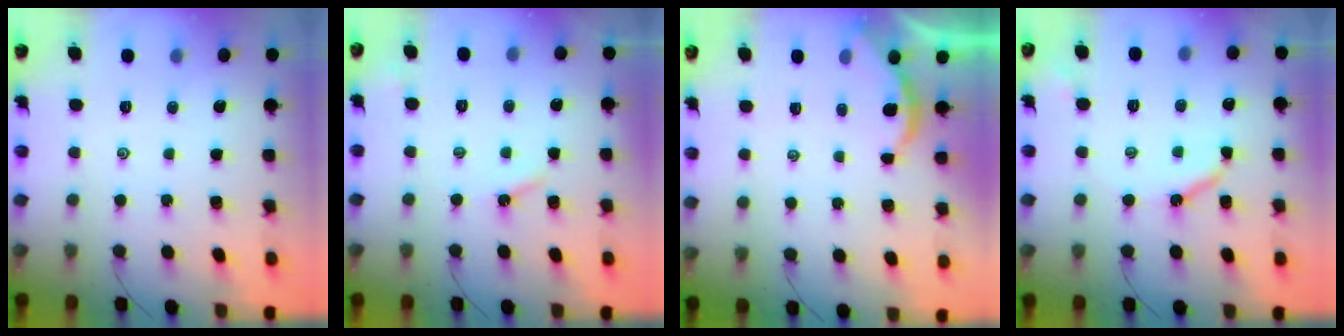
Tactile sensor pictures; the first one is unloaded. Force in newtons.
{"total": 2.9, "press": 2.8, "slide": 0.3}
{"total": 2.3, "press": 2.3, "slide": 0.2}
{"total": 6.2, "press": 6.2, "slide": 0.7}